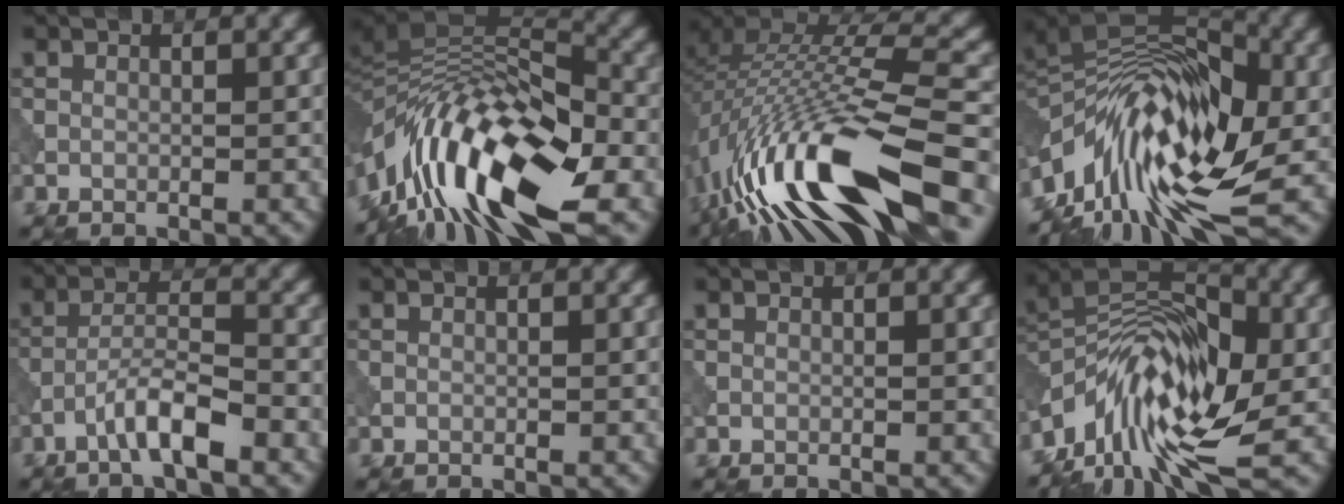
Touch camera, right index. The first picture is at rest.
{"total": 15.1, "force": [-5.9, 5.9, 12.6], "torque": [-0.230, 0.026, -0.115]}
{"total": 15.8, "force": [-6.3, 5.3, 13.5], "torque": [-0.261, 0.022, -0.109]}
{"total": 14.2, "force": [-4.6, 6.7, 11.6], "torque": [-0.197, 0.031, -0.100]}
{"total": 4.2, "force": [-2.6, 0.7, 3.2], "torque": [-0.058, 0.016, -0.054]}
{"total": 0.0}
{"total": 0.0}
{"total": 12.0, "force": [-5.4, 5.6, 9.1], "torque": [-0.158, 0.030, -0.111]}